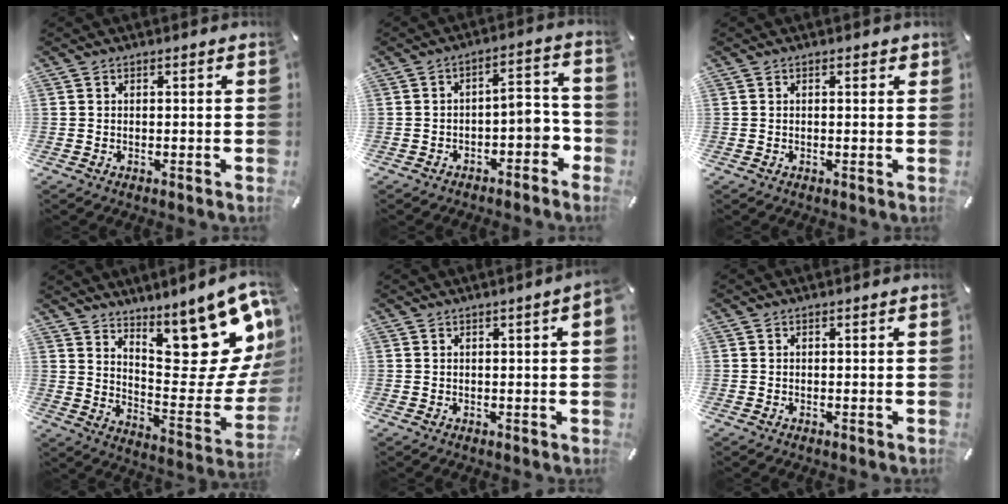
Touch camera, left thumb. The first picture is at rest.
{"total": 6.7, "force": [-2.6, 4.0, 4.7], "torque": [-0.055, 0.006, -0.051]}
{"total": 0.8, "force": [0.2, 0.3, 0.7], "torque": [-0.007, 0.000, 0.000]}
{"total": 20.5, "force": [13.7, 6.9, 13.6], "torque": [-0.158, -0.124, 0.224]}
{"total": 2.2, "force": [0.4, 0.0, 2.1], "torque": [-0.038, -0.002, 0.007]}
{"total": 0.0}